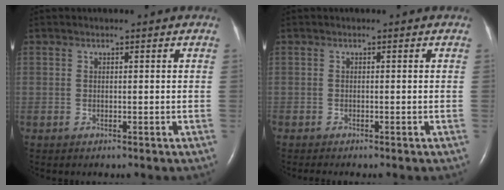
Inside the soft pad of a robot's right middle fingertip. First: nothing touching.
{"total": 0.9, "force": [-0.8, -0.1, 0.4], "torque": [-0.007, -0.001, -0.014]}